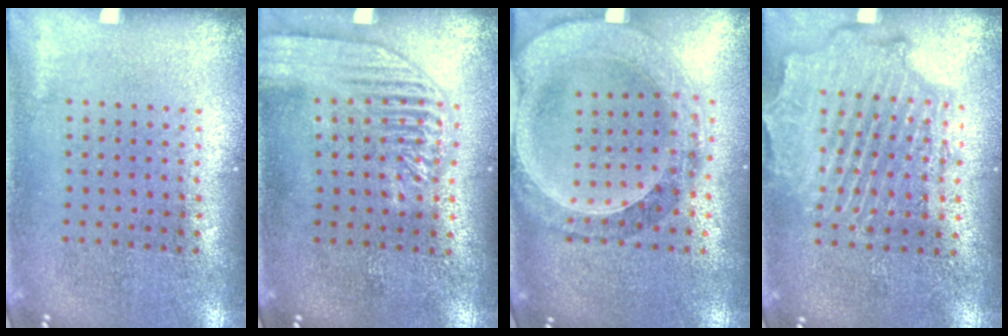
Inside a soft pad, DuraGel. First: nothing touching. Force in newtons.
{"total": 1.8, "press": 1.8, "slide": 0.3}
{"total": 1.4, "press": 1.4, "slide": 0.3}
{"total": 2.1, "press": 2.0, "slide": 0.4}